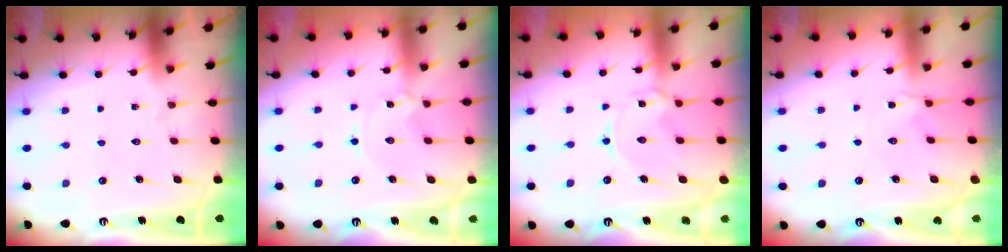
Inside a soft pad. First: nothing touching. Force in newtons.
{"total": 0.0}
{"total": 2.4, "press": 2.4, "slide": 0.3}
{"total": 2.7, "press": 2.6, "slide": 0.6}